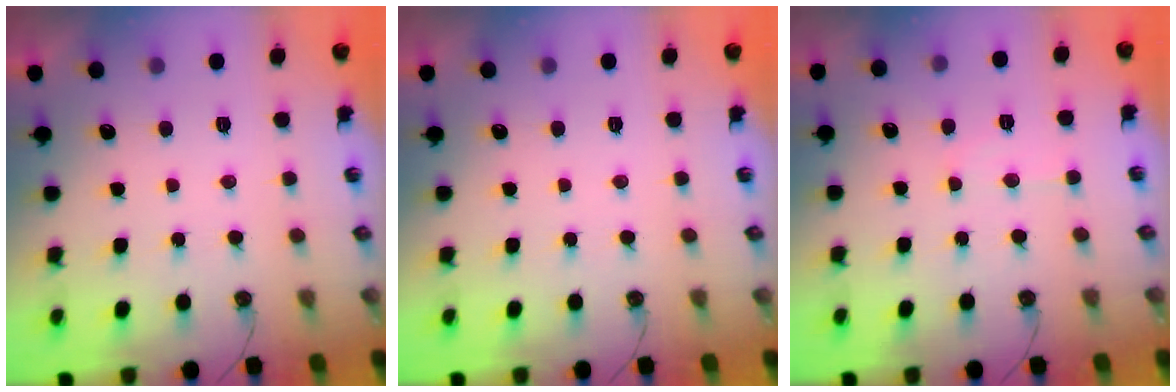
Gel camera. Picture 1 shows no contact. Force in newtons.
{"total": 0.0}
{"total": 5.9, "press": 5.9, "slide": 0.3}